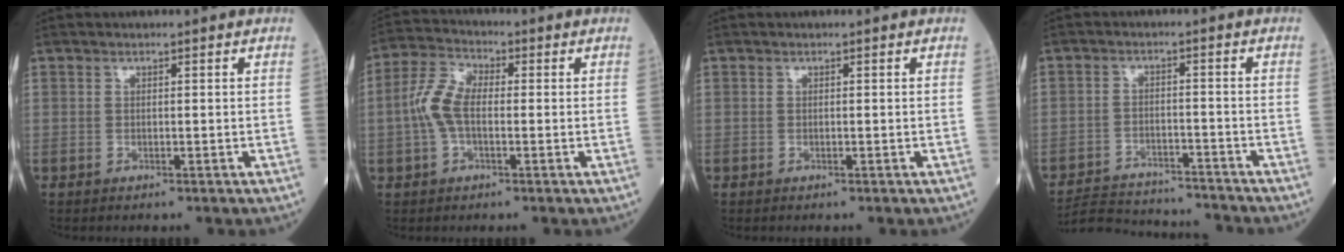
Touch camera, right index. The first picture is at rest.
{"total": 6.5, "force": [-0.4, 3.2, 5.7], "torque": [-0.138, 0.021, -0.015]}
{"total": 0.0}
{"total": 11.5, "force": [-11.2, 1.9, 1.8], "torque": [-0.036, 0.008, -0.168]}